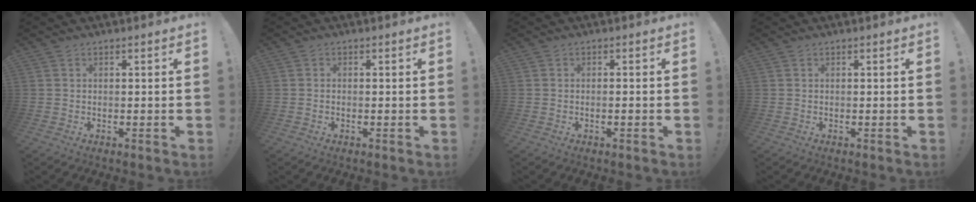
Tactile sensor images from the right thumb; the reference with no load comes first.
{"total": 0.6, "force": [-0.3, 0.4, 0.3], "torque": [-0.013, 0.005, -0.003]}
{"total": 1.3, "force": [-0.9, -0.1, 0.9], "torque": [-0.022, 0.004, -0.014]}
{"total": 0.0}